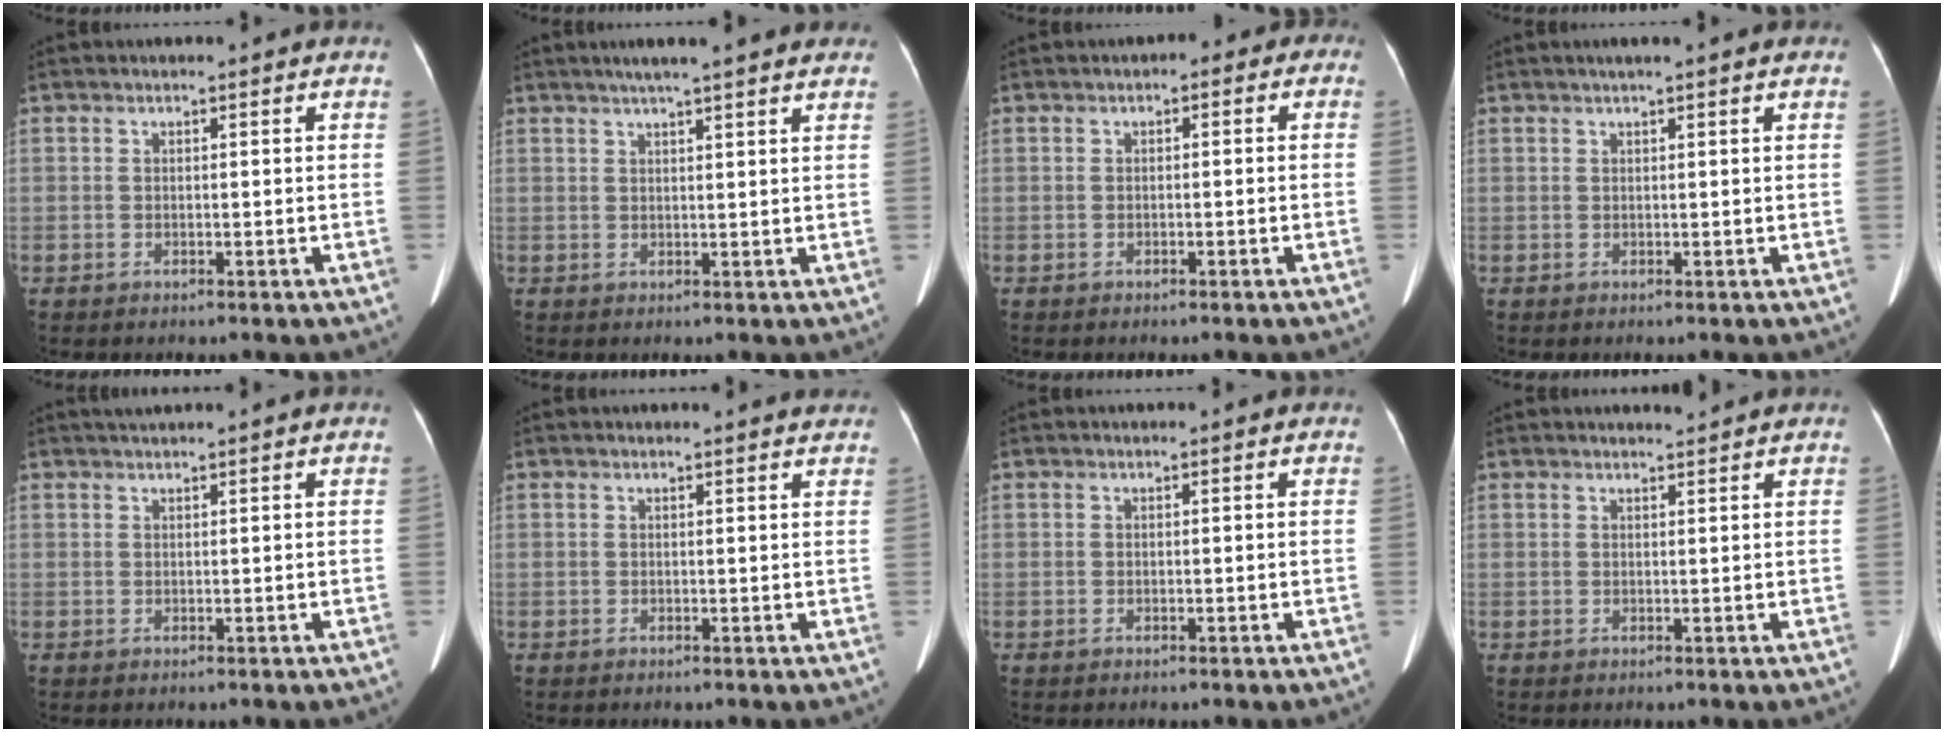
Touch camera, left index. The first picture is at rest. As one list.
[{"total": 9.9, "force": [8.1, 0.6, 5.7], "torque": [-0.080, 0.027, 0.093]}, {"total": 1.9, "force": [-0.6, 1.3, 1.3], "torque": [-0.008, 0.018, -0.017]}, {"total": 3.0, "force": [2.2, 0.0, 2.1], "torque": [-0.027, 0.027, 0.029]}, {"total": 1.3, "force": [1.1, -0.3, 0.6], "torque": [-0.011, 0.013, 0.027]}, {"total": 3.6, "force": [3.5, 0.5, 0.6], "torque": [-0.011, 0.003, 0.023]}, {"total": 0.0}, {"total": 1.2, "force": [1.2, -0.2, 0.0], "torque": [-0.004, -0.002, 0.023]}]